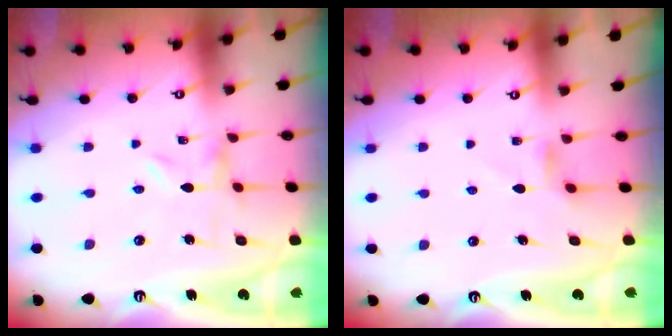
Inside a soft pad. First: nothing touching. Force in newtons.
{"total": 3.3, "press": 3.2, "slide": 0.6}